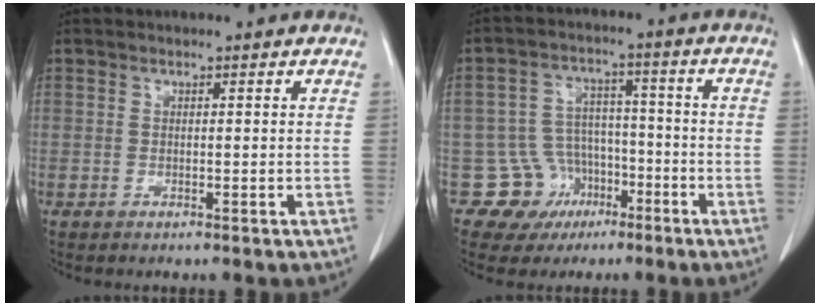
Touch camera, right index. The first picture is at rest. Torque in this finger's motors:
{"motor_torque": [-0.26, 0.07, -0.68, -0.21]}